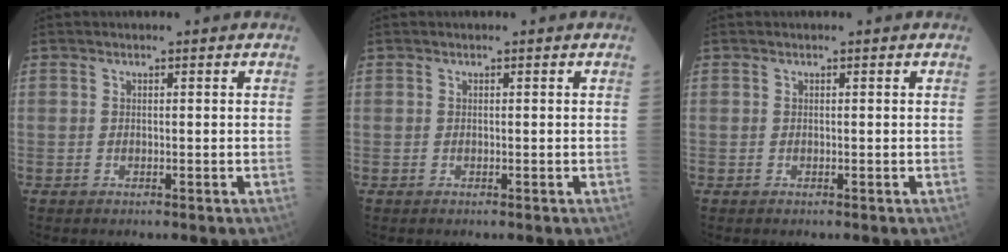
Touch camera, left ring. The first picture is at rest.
{"total": 0.0}
{"total": 0.0}